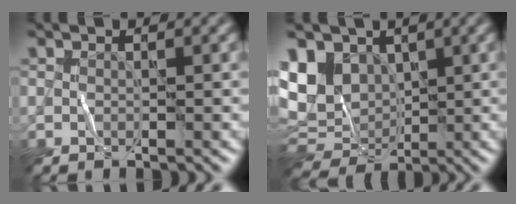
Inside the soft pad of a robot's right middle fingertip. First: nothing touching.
{"total": 10.9, "force": [2.2, 8.0, 7.0], "torque": [-0.148, 0.016, 0.051]}